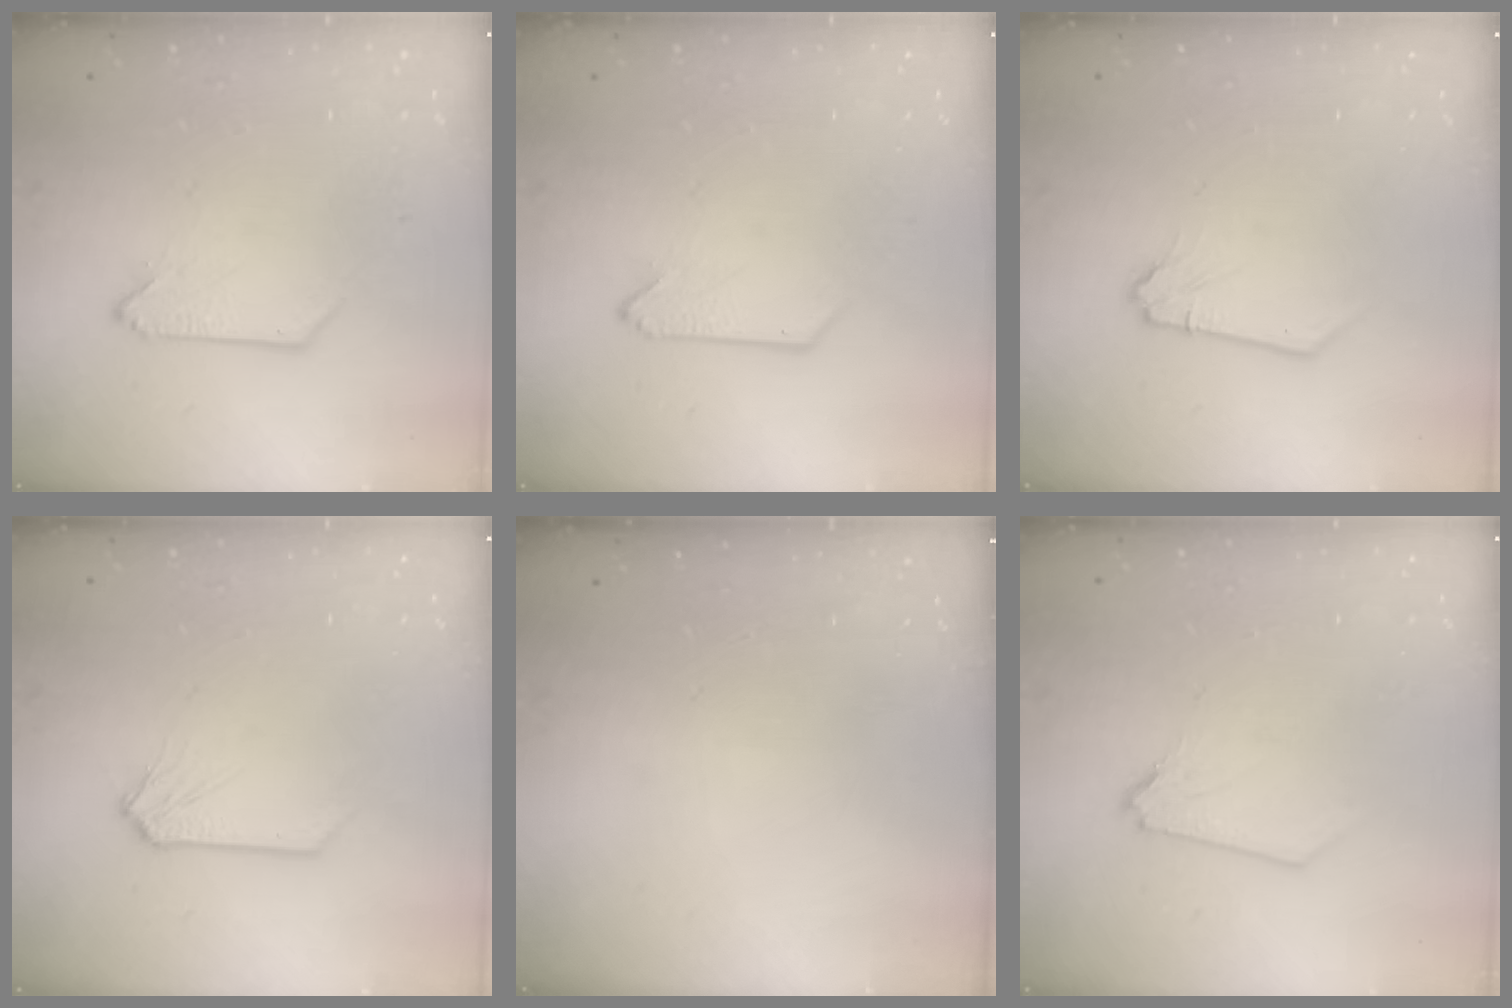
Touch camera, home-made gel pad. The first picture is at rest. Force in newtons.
{"total": 0.0}
{"total": 0.0}
{"total": 0.0}
{"total": 0.0}
{"total": 0.0}